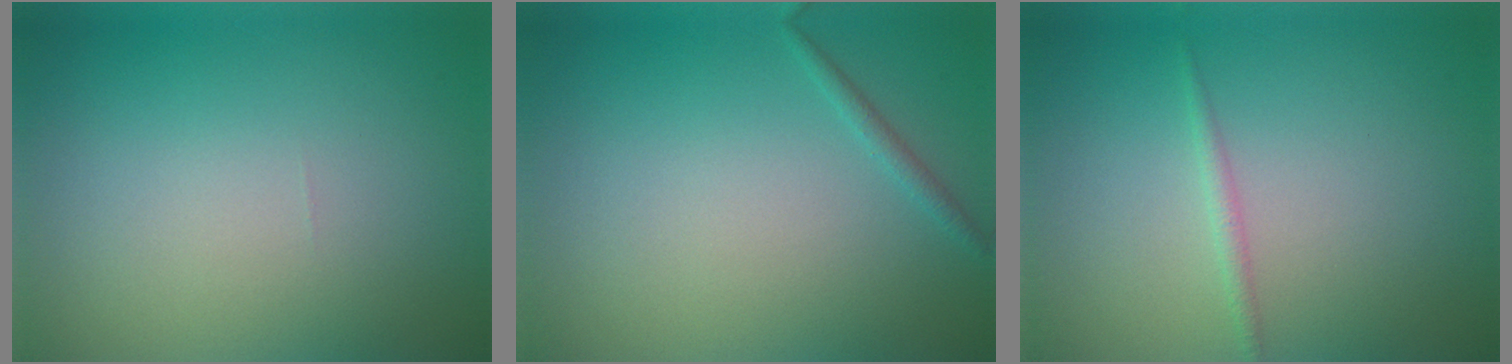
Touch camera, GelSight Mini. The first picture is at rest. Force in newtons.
{"total": 0.8, "press": 0.8, "slide": 0.0}
{"total": 0.9, "press": 0.9, "slide": 0.0}